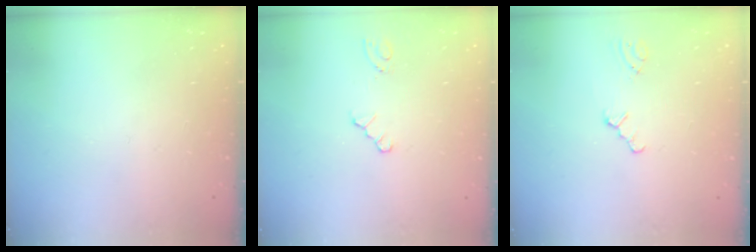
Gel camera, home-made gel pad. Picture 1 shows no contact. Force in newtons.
{"total": 1.3, "press": 1.2, "slide": 0.2}
{"total": 0.6, "press": 0.6, "slide": 0.2}